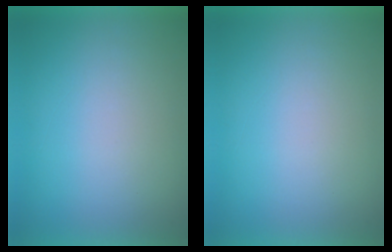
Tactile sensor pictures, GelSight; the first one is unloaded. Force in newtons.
{"total": 0.0}